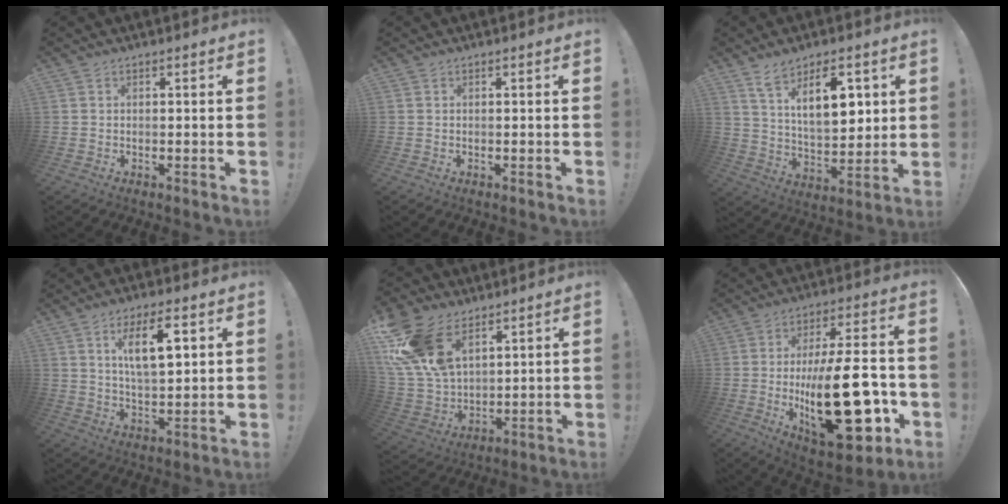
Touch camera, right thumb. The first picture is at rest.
{"total": 0.0}
{"total": 14.1, "force": [7.2, 6.4, 10.3], "torque": [-0.159, -0.020, 0.125]}
{"total": 11.2, "force": [4.3, 3.9, 9.5], "torque": [-0.153, -0.004, 0.069]}
{"total": 18.9, "force": [9.6, 11.5, 11.5], "torque": [-0.238, -0.047, 0.182]}
{"total": 30.3, "force": [-5.1, 12.7, 27.0], "torque": [-0.442, 0.023, -0.065]}